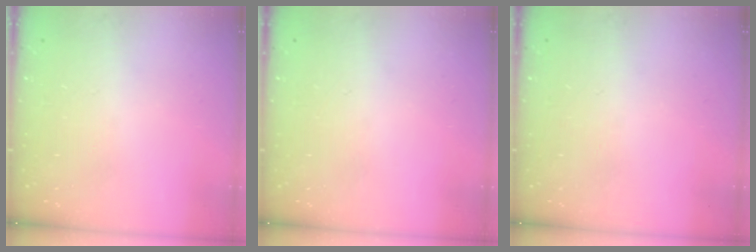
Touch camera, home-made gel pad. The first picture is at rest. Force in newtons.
{"total": 0.0}
{"total": 0.0}